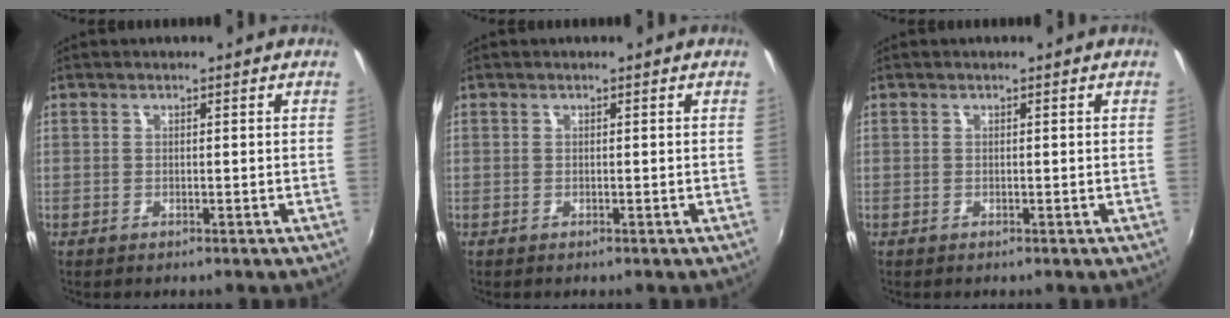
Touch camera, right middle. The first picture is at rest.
{"total": 0.0}
{"total": 0.0}